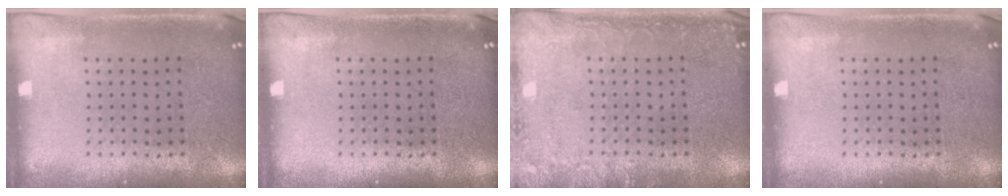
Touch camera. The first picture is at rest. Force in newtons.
{"total": 0.0}
{"total": 2.6, "press": 2.6, "slide": 0.3}
{"total": 0.0}